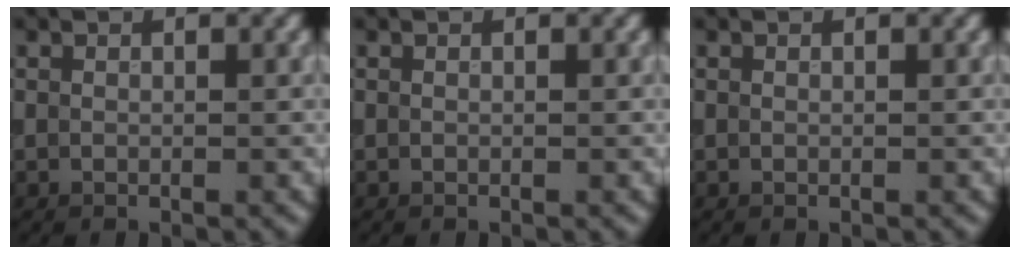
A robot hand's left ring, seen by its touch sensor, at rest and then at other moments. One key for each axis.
{"total": 0.0}
{"total": 0.0}